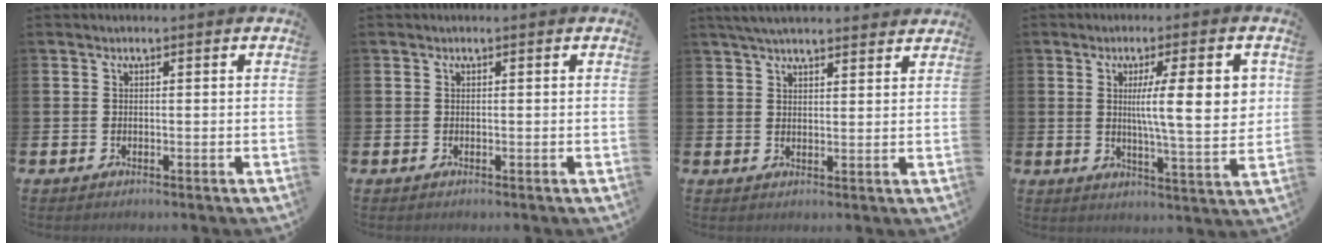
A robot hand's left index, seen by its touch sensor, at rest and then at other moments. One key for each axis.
{"total": 0.0}
{"total": 4.5, "fx": 4.3, "fy": 0.8, "fz": 1.3, "tx": -0.042, "ty": -0.007, "tz": 0.082}
{"total": 10.4, "fx": 2.6, "fy": 1.9, "fz": 9.9, "tx": -0.153, "ty": -0.009, "tz": 0.032}